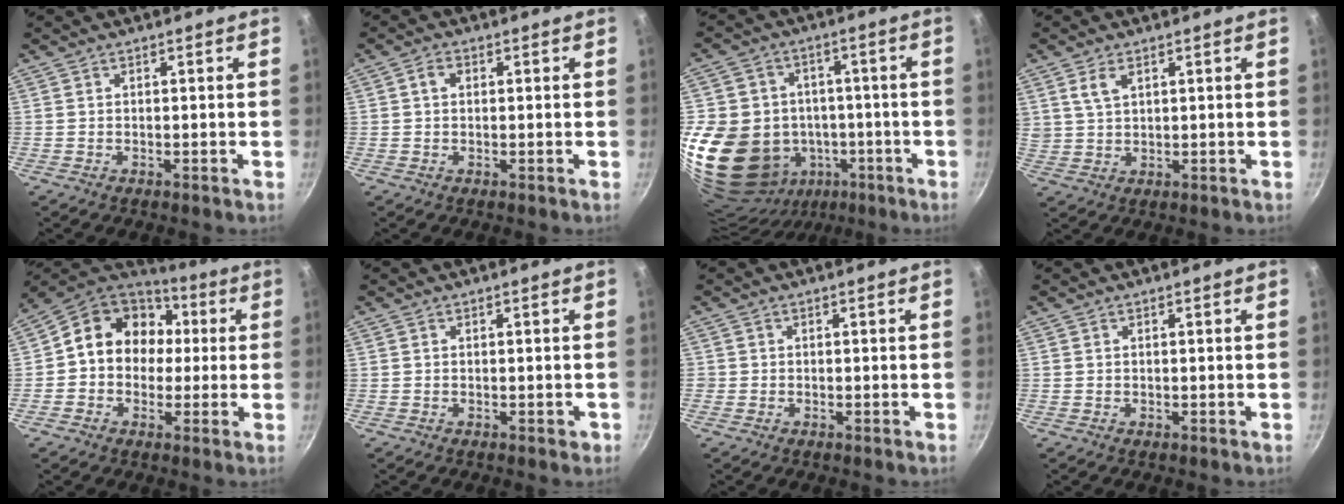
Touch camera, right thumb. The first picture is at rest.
{"total": 2.3, "force": [0.5, 1.7, 1.4], "torque": [-0.020, 0.005, 0.005]}
{"total": 23.6, "force": [-4.3, 20.2, 11.4], "torque": [-0.210, 0.030, -0.042]}
{"total": 4.3, "force": [2.1, 2.5, 2.7], "torque": [-0.043, -0.005, 0.047]}
{"total": 14.8, "force": [1.4, 12.6, 7.5], "torque": [-0.082, 0.036, 0.004]}
{"total": 1.1, "force": [-0.2, 0.8, 0.7], "torque": [-0.004, 0.003, -0.002]}
{"total": 1.0, "force": [-0.2, 0.9, 0.1], "torque": [0.001, 0.002, -0.005]}
{"total": 0.0}